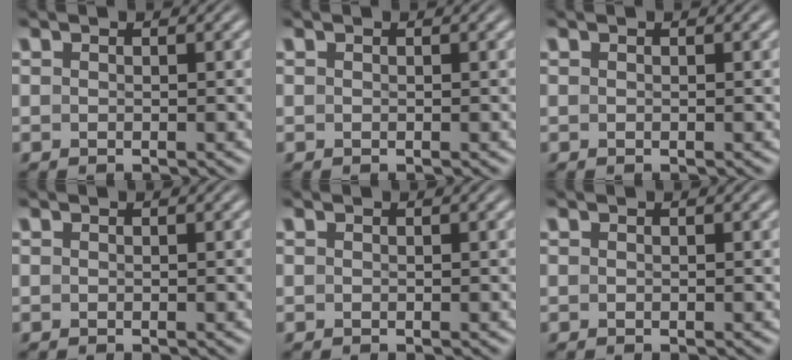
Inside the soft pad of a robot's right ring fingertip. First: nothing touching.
{"total": 0.0}
{"total": 0.0}
{"total": 0.0}
{"total": 0.0}
{"total": 0.0}